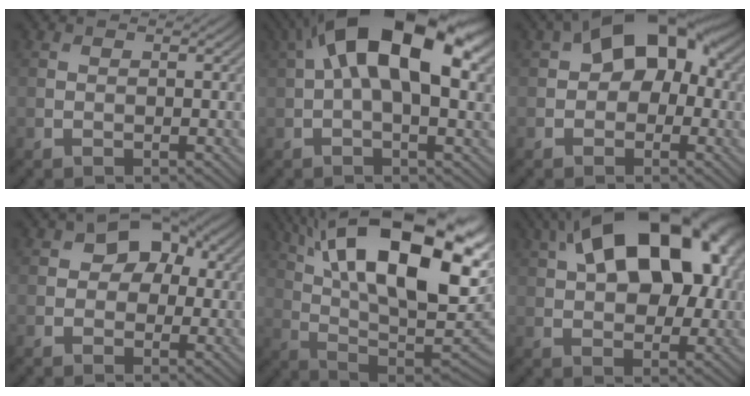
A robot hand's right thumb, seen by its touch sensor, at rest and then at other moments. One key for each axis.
{"total": 17.3, "fx": 5.0, "fy": 8.1, "fz": 14.4, "tx": -0.246, "ty": 0.033, "tz": 0.068}
{"total": 10.3, "fx": 1.5, "fy": 6.7, "fz": 7.7, "tx": -0.103, "ty": 0.019, "tz": 0.004}
{"total": 6.4, "fx": 1.6, "fy": 4.4, "fz": 4.4, "tx": -0.058, "ty": 0.007, "tz": 0.010}
{"total": 23.0, "fx": 9.0, "fy": 9.4, "fz": 19.0, "tx": -0.310, "ty": 0.046, "tz": 0.138}
{"total": 19.6, "fx": 6.7, "fy": 11.2, "fz": 14.7, "tx": -0.229, "ty": 0.051, "tz": 0.084}